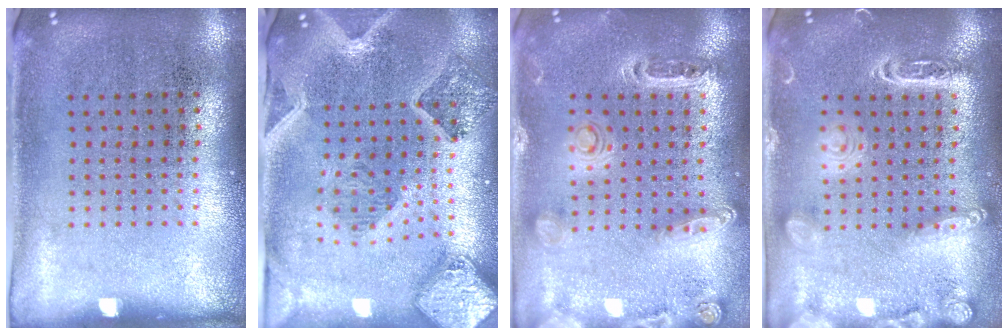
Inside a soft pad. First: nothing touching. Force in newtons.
{"total": 2.2, "press": 2.0, "slide": 0.9}
{"total": 1.4, "press": 1.3, "slide": 0.4}
{"total": 2.0, "press": 1.9, "slide": 0.1}